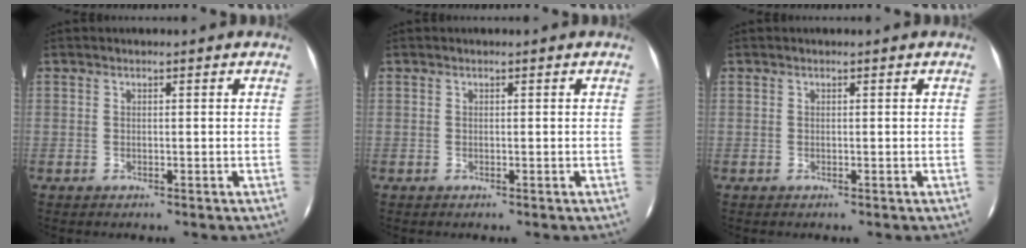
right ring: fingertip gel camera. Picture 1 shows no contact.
{"total": 0.0}
{"total": 0.0}